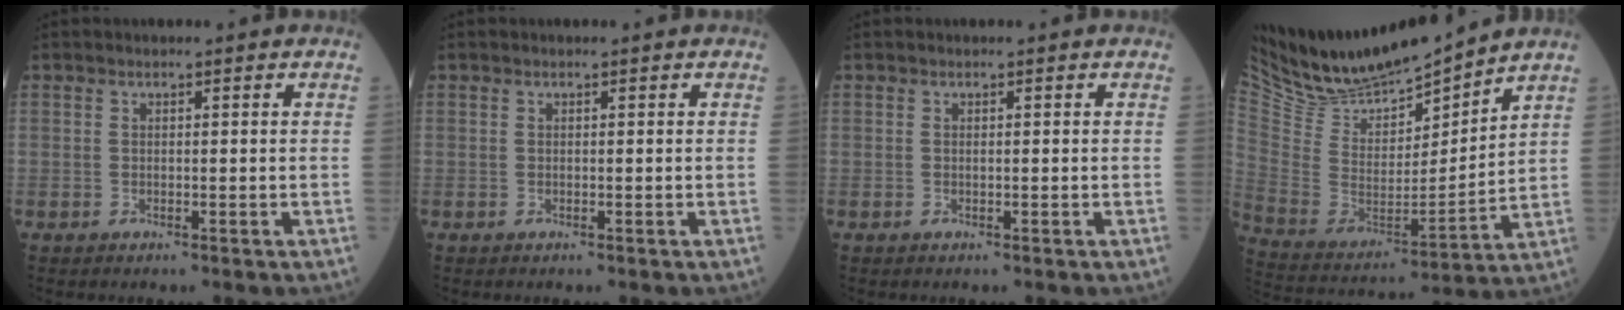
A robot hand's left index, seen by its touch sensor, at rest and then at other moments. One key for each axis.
{"total": 0.0}
{"total": 0.0}
{"total": 16.2, "fx": 15.4, "fy": 1.9, "fz": 4.9, "tx": -0.113, "ty": -0.020, "tz": 0.292}